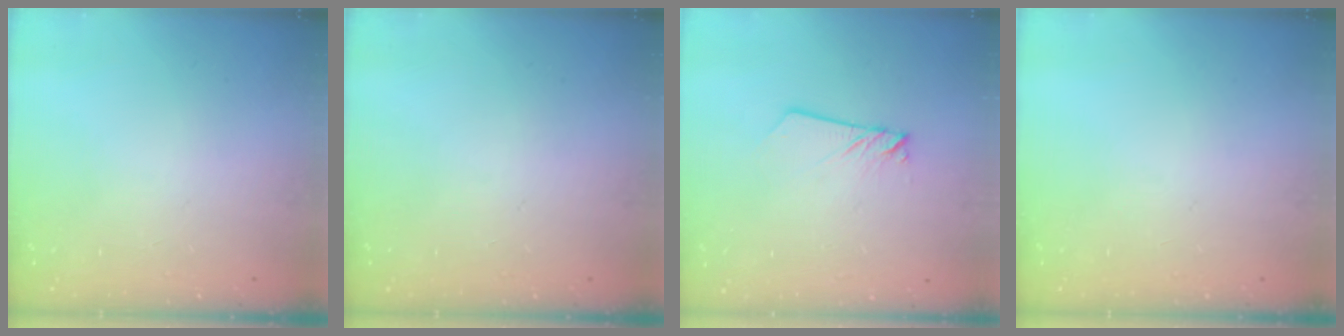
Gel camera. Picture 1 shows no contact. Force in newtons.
{"total": 0.0}
{"total": 1.9, "press": 1.9, "slide": 0.2}
{"total": 0.0}